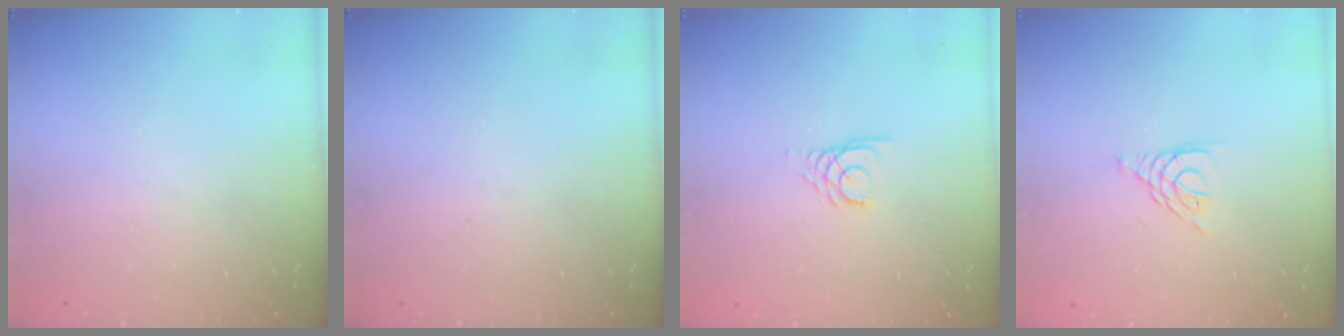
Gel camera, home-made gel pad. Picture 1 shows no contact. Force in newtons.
{"total": 0.0}
{"total": 3.0, "press": 2.9, "slide": 0.3}
{"total": 3.3, "press": 3.2, "slide": 0.5}